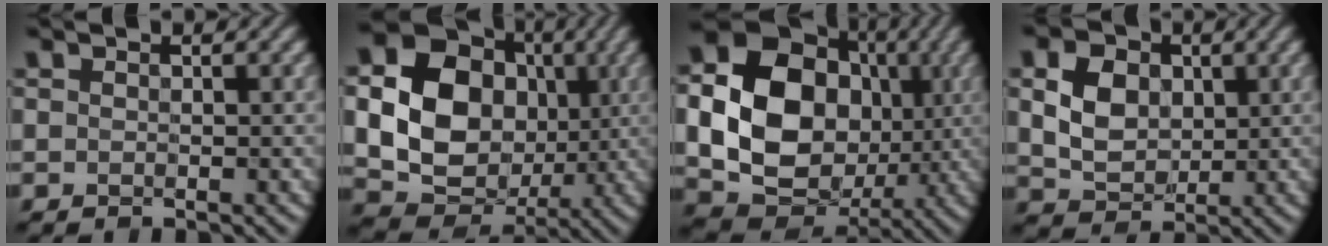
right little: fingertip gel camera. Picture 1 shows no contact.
{"total": 17.1, "force": [1.0, 14.5, 9.1], "torque": [-0.202, 0.002, 0.012]}
{"total": 15.7, "force": [-0.3, 12.6, 9.5], "torque": [-0.202, -0.022, 0.001]}
{"total": 4.9, "force": [0.2, 3.8, 3.0], "torque": [-0.074, -0.004, 0.001]}